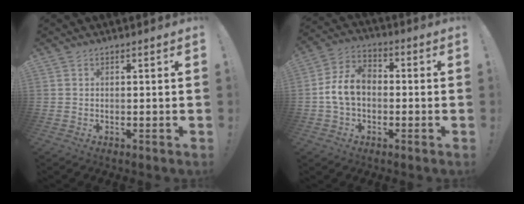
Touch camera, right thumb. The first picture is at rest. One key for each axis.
{"total": 11.4, "fx": -0.7, "fy": 8.1, "fz": 8.0, "tx": -0.148, "ty": 0.016, "tz": -0.007}